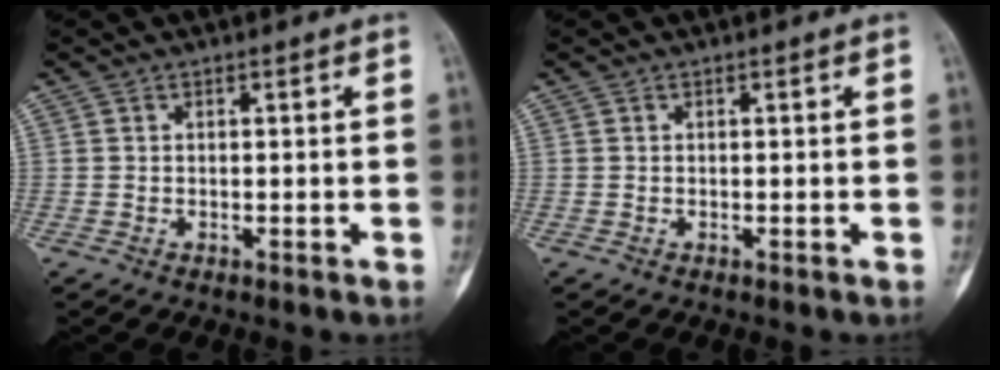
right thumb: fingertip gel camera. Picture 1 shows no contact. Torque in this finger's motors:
{"motor_torque": [0.05, 0.06, -0.03, -0.09, 0.00]}